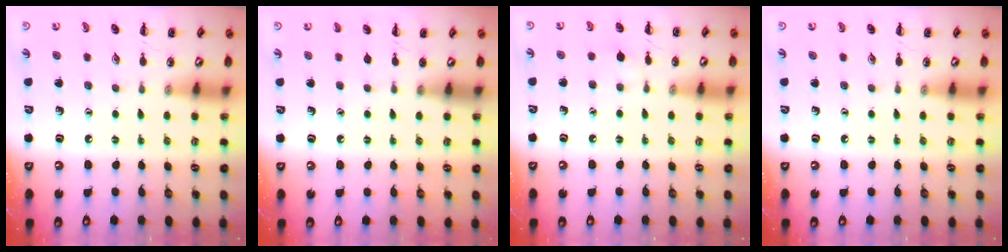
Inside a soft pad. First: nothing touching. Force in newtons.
{"total": 0.0}
{"total": 3.9, "press": 3.6, "slide": 1.5}
{"total": 0.0}